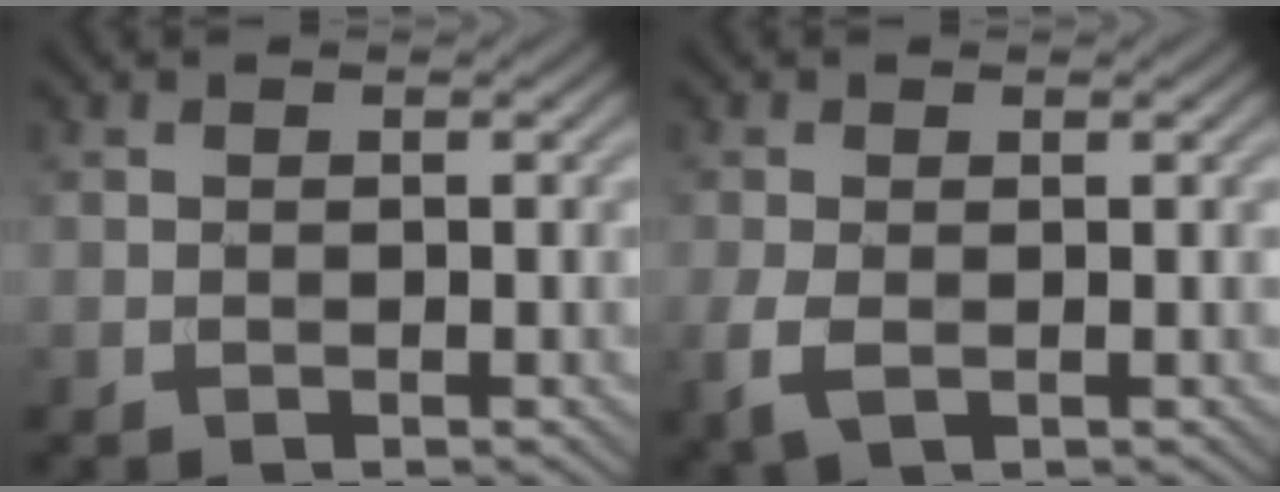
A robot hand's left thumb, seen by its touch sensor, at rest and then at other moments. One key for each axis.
{"total": 2.6, "fx": -0.5, "fy": 1.2, "fz": 2.2, "tx": -0.065, "ty": -0.006, "tz": -0.011}